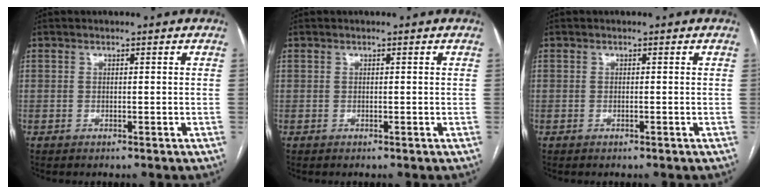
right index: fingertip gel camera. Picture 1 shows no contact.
{"total": 0.0}
{"total": 0.0}